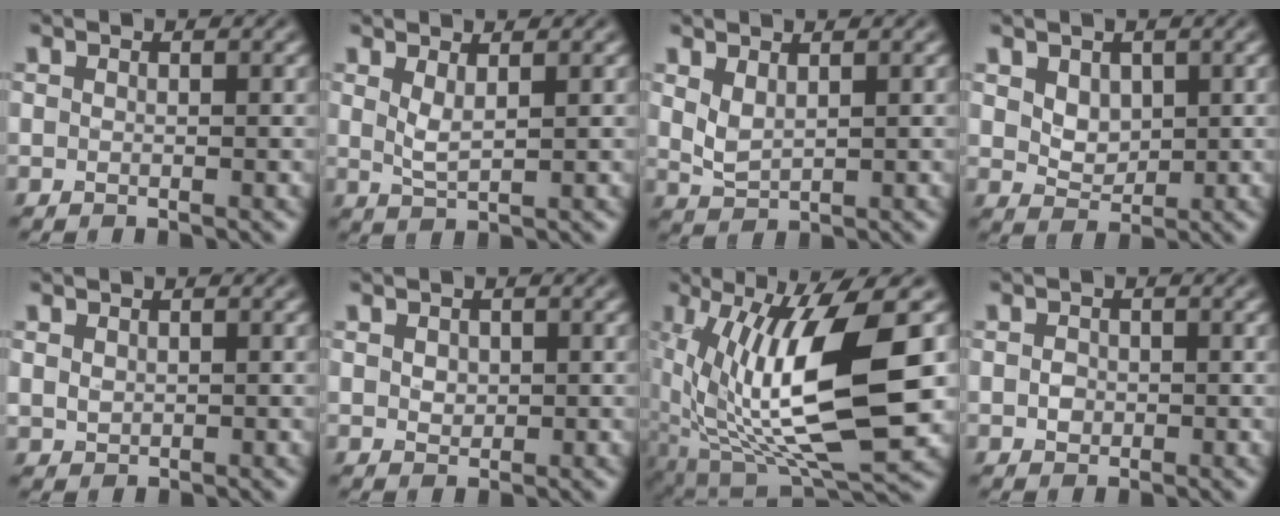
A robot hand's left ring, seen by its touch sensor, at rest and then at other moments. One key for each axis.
{"total": 1.8, "fx": 0.9, "fy": 0.5, "fz": 1.5, "tx": -0.034, "ty": -0.006, "tz": 0.022}
{"total": 1.9, "fx": 1.1, "fy": 0.9, "fz": 1.4, "tx": -0.036, "ty": -0.004, "tz": 0.028}
{"total": 2.1, "fx": 0.9, "fy": 1.6, "fz": 1.2, "tx": -0.024, "ty": -0.006, "tz": 0.021}
{"total": 1.0, "fx": 0.4, "fy": 0.8, "fz": 0.5, "tx": -0.012, "ty": -0.003, "tz": 0.013}
{"total": 1.3, "fx": 0.4, "fy": 1.1, "fz": 0.7, "tx": -0.015, "ty": -0.002, "tz": 0.010}
{"total": 13.3, "fx": 1.0, "fy": 5.0, "fz": 12.3, "tx": -0.224, "ty": -0.023, "tz": 0.027}
{"total": 1.3, "fx": -0.1, "fy": 1.1, "fz": 0.6, "tx": -0.011, "ty": -0.003, "tz": -0.003}